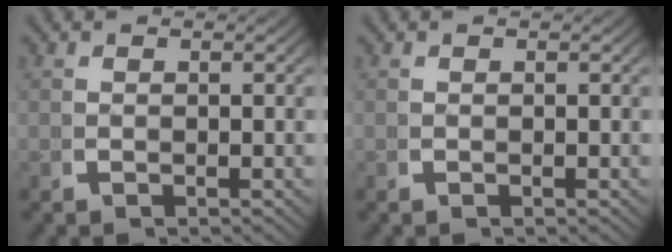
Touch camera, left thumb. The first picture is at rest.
{"total": 0.0}